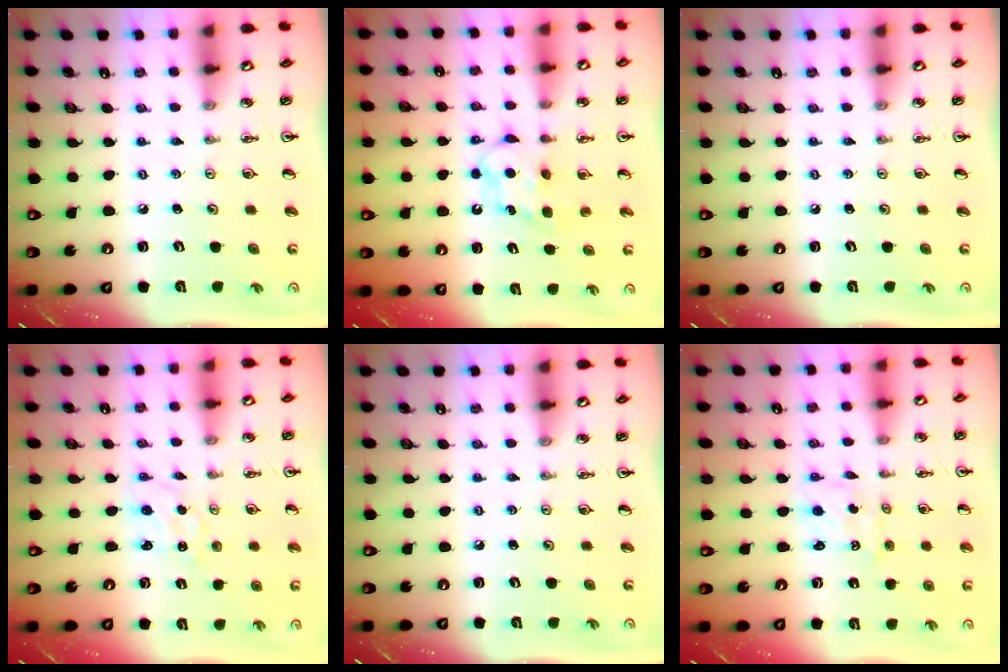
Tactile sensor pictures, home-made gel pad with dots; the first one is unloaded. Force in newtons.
{"total": 6.9, "press": 6.8, "slide": 0.4}
{"total": 0.0}
{"total": 0.6, "press": 0.4, "slide": 0.4}
{"total": 0.0}
{"total": 1.0, "press": 0.9, "slide": 0.5}